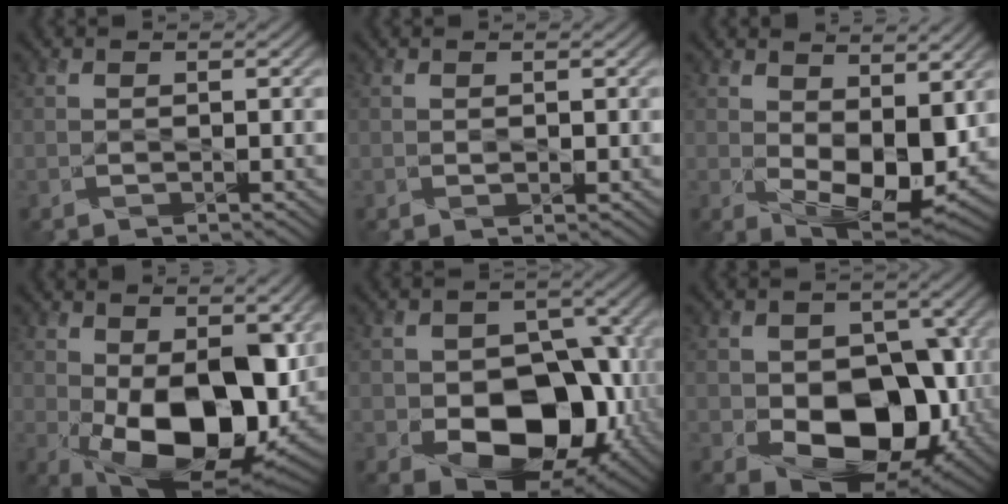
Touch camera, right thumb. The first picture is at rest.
{"total": 0.6, "force": [0.2, 0.4, 0.4], "torque": [-0.008, 0.000, 0.005]}
{"total": 10.1, "force": [0.8, 5.7, 8.3], "torque": [-0.155, -0.023, 0.023]}
{"total": 16.1, "force": [-1.5, 9.1, 13.2], "torque": [-0.218, -0.035, -0.013]}
{"total": 13.1, "force": [-3.6, 8.9, 8.9], "torque": [-0.123, -0.015, -0.058]}
{"total": 12.6, "force": [-2.9, 8.6, 8.7], "torque": [-0.120, -0.019, -0.044]}